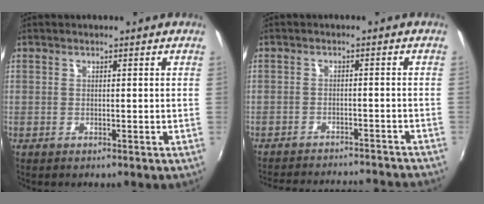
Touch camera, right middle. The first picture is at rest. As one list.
[{"total": 19.5, "force": [-17.8, 3.0, 7.4], "torque": [-0.142, -0.014, -0.234]}]